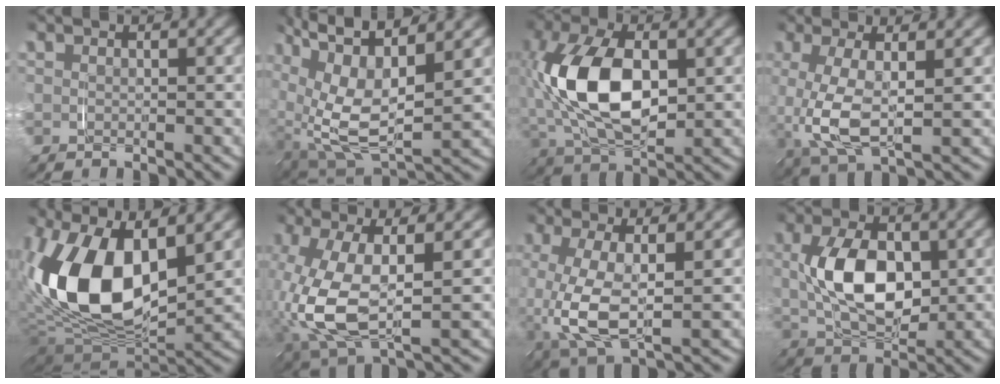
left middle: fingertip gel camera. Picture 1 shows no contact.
{"total": 10.6, "force": [0.3, 7.2, 7.8], "torque": [-0.181, -0.052, 0.024]}
{"total": 9.2, "force": [0.1, 5.4, 7.4], "torque": [-0.186, -0.014, 0.008]}
{"total": 6.6, "force": [-0.6, 3.6, 5.5], "torque": [-0.137, -0.014, -0.003]}
{"total": 13.0, "force": [0.6, 7.4, 10.7], "torque": [-0.243, -0.009, 0.009]}
{"total": 9.8, "force": [-1.1, 5.6, 8.0], "torque": [-0.202, -0.029, 0.001]}
{"total": 7.3, "force": [-1.0, 4.0, 6.1], "torque": [-0.151, -0.021, -0.006]}
{"total": 7.1, "force": [-0.3, 4.3, 5.7], "torque": [-0.119, -0.011, -0.003]}